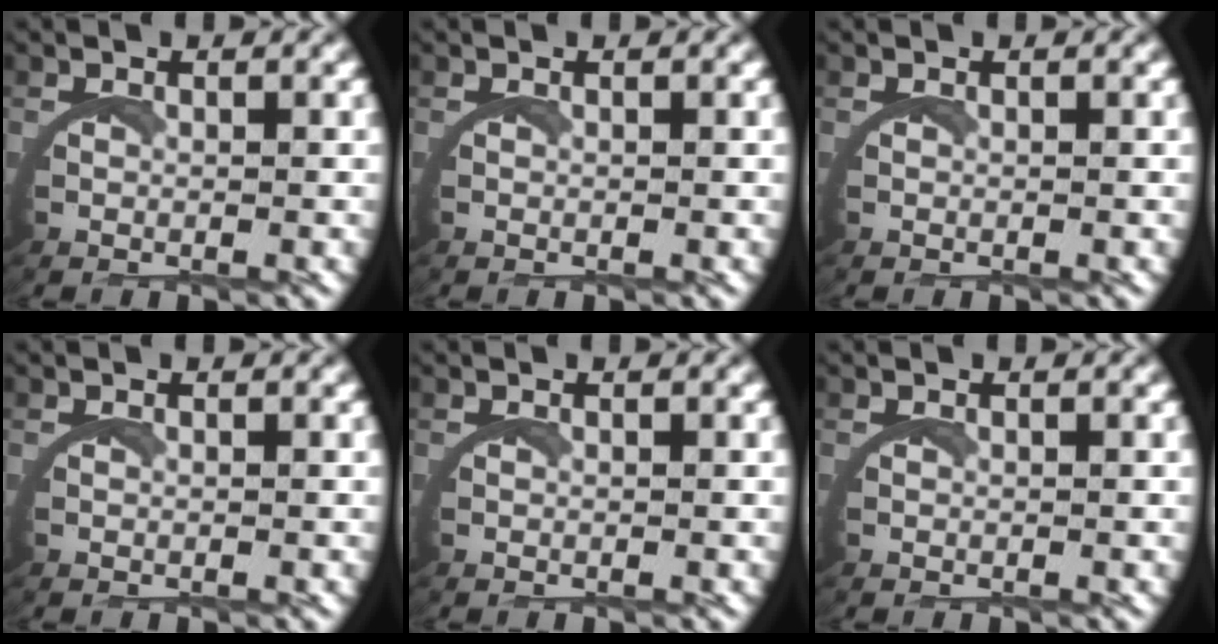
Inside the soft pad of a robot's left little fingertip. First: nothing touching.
{"total": 0.0}
{"total": 0.0}
{"total": 0.0}
{"total": 0.0}
{"total": 0.0}